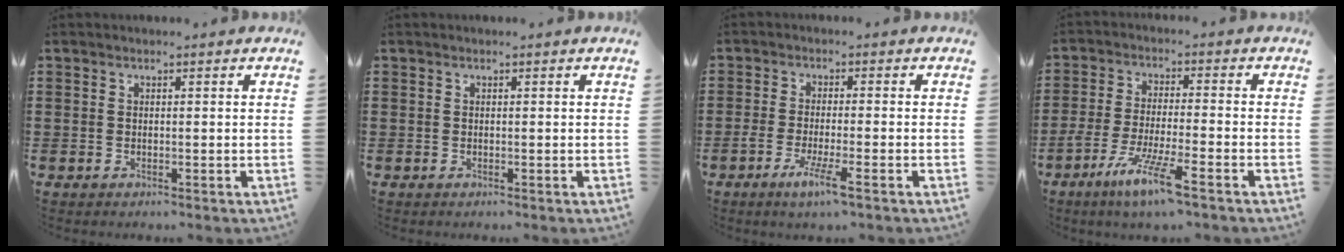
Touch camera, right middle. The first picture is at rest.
{"total": 0.0}
{"total": 4.7, "force": [-2.6, 0.2, 3.9], "torque": [-0.078, -0.011, -0.048]}
{"total": 8.1, "force": [-5.6, 0.3, 5.8], "torque": [-0.117, -0.014, -0.106]}